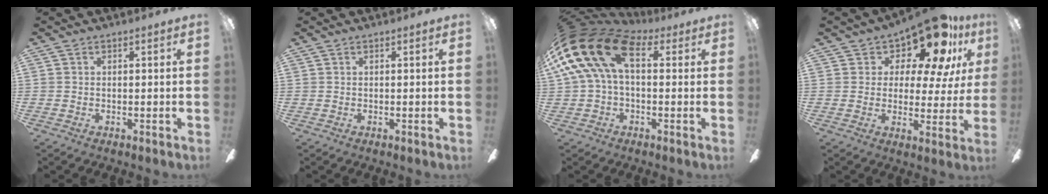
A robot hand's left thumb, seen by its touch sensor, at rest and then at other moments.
{"total": 0.0}
{"total": 19.8, "force": [4.5, 11.9, 15.2], "torque": [-0.307, 0.002, 0.078]}
{"total": 15.4, "force": [11.2, 6.0, 8.7], "torque": [-0.147, -0.078, 0.191]}